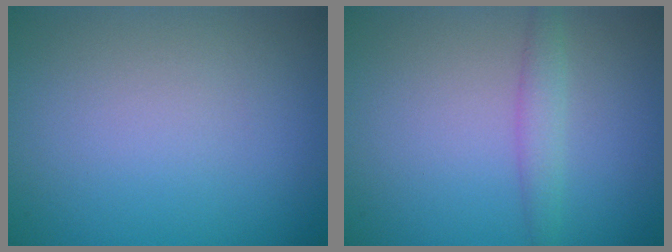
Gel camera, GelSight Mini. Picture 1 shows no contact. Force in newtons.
{"total": 1.7, "press": 1.6, "slide": 0.2}